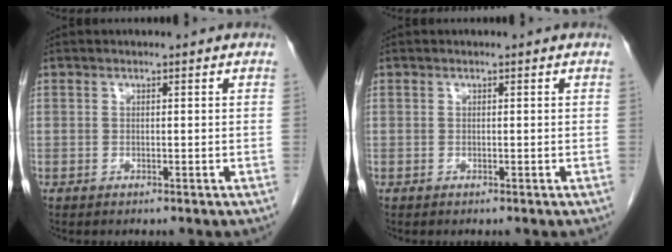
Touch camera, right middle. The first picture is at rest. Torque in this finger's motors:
{"motor_torque": [0.24, 0.02, 0.04, 0.01]}